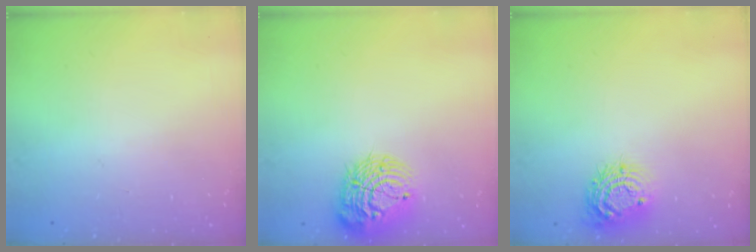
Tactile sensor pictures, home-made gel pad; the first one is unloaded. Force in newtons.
{"total": 13.2, "press": 13.1, "slide": 1.5}
{"total": 10.6, "press": 10.6, "slide": 0.7}